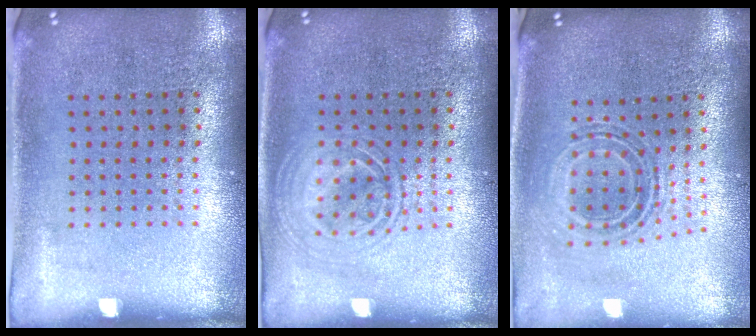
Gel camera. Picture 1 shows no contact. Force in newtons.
{"total": 1.4, "press": 1.3, "slide": 0.2}
{"total": 0.7, "press": 0.7, "slide": 0.3}